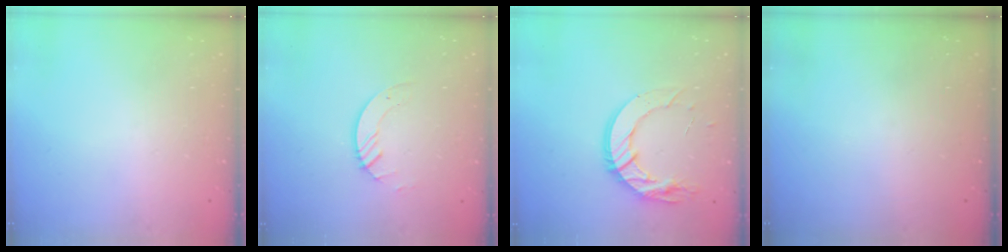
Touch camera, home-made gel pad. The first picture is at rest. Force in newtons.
{"total": 2.6, "press": 2.6, "slide": 0.3}
{"total": 13.8, "press": 13.8, "slide": 1.0}
{"total": 0.0}